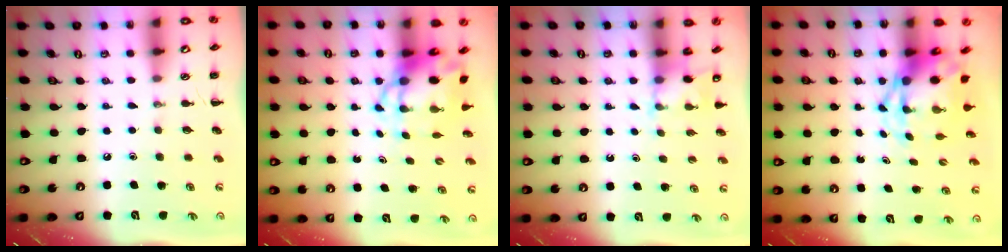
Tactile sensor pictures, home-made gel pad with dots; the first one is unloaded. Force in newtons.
{"total": 6.1, "press": 5.8, "slide": 1.9}
{"total": 4.0, "press": 3.8, "slide": 1.2}
{"total": 4.9, "press": 4.7, "slide": 1.3}